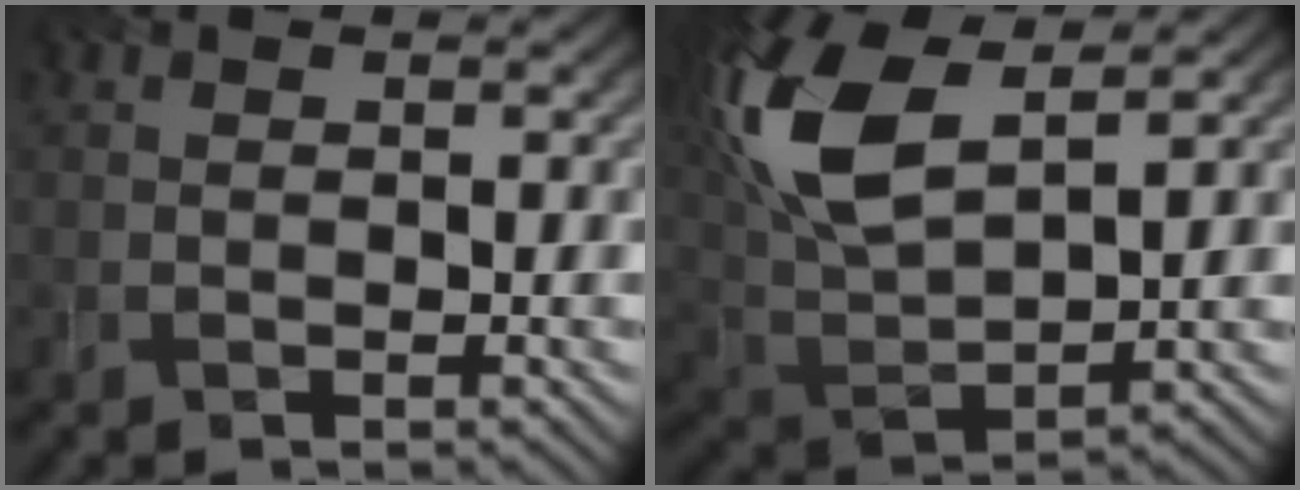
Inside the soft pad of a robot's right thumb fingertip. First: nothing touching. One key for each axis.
{"total": 13.7, "fx": 6.0, "fy": 6.0, "fz": 10.8, "tx": -0.271, "ty": 0.018, "tz": 0.123}